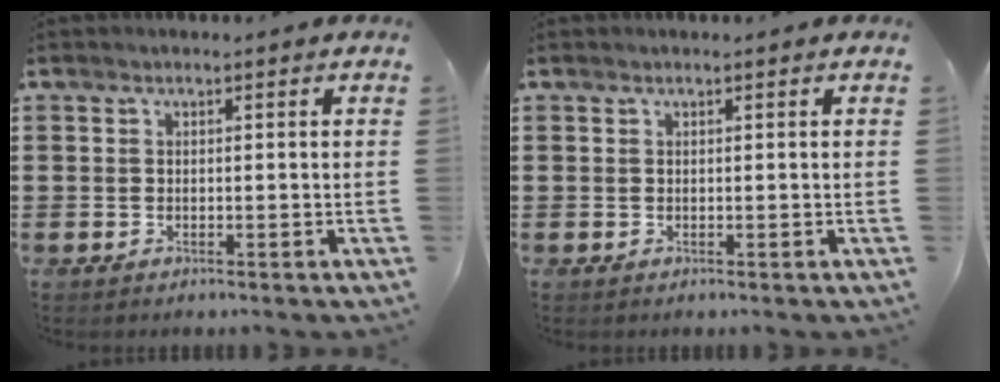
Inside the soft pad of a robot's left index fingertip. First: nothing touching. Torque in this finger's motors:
{"motor_torque": [-1.07, 1.07, -0.17, -0.01]}